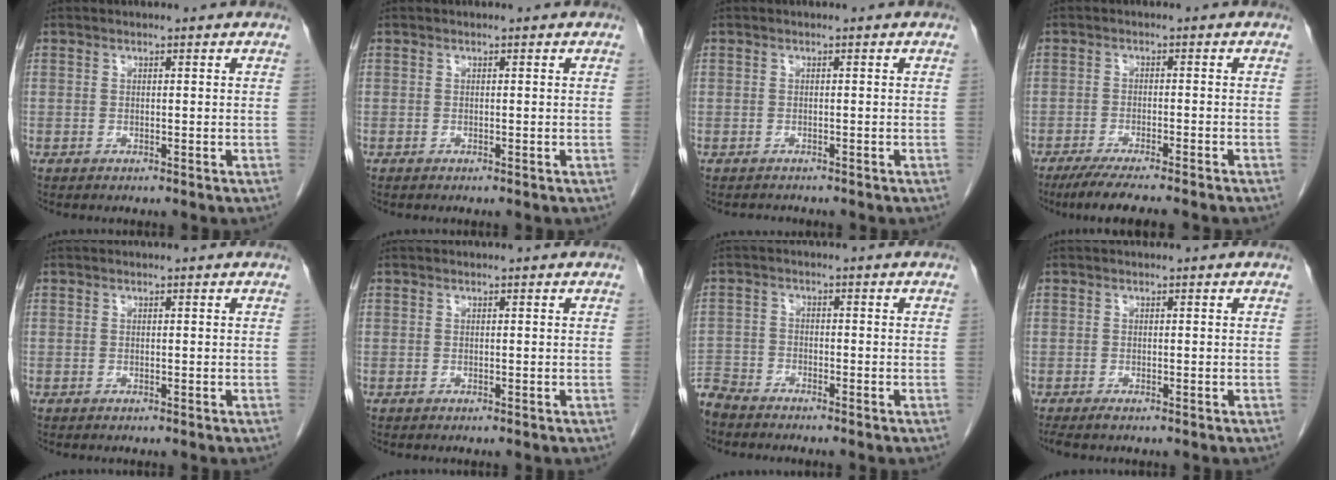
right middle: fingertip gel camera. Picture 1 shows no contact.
{"total": 0.0}
{"total": 1.1, "force": [-1.0, 0.5, -0.2], "torque": [-0.006, -0.002, -0.017]}
{"total": 8.6, "force": [-7.1, 0.0, 4.8], "torque": [-0.063, -0.020, -0.111]}
{"total": 0.0}
{"total": 0.0}
{"total": 4.8, "force": [-4.7, 1.0, 0.6], "torque": [-0.007, -0.014, -0.094]}
{"total": 1.2, "force": [-1.0, 0.0, 0.7], "torque": [-0.013, -0.005, -0.017]}